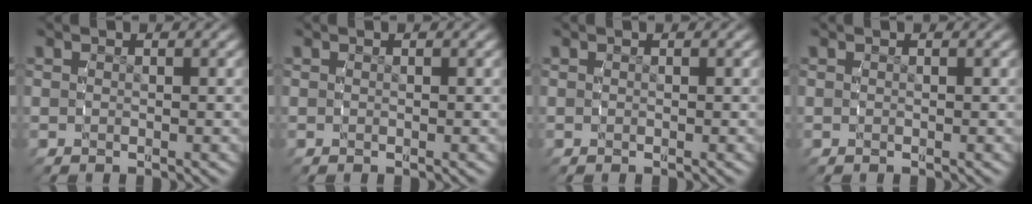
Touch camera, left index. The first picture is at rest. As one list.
[{"total": 0.0}, {"total": 0.0}, {"total": 0.0}]